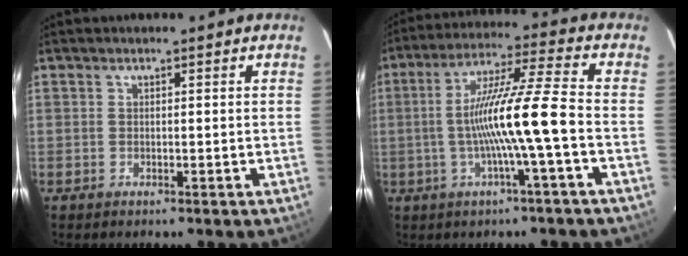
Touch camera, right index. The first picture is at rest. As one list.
[{"total": 12.6, "force": [-2.4, -0.9, 12.3], "torque": [-0.225, 0.011, -0.046]}]